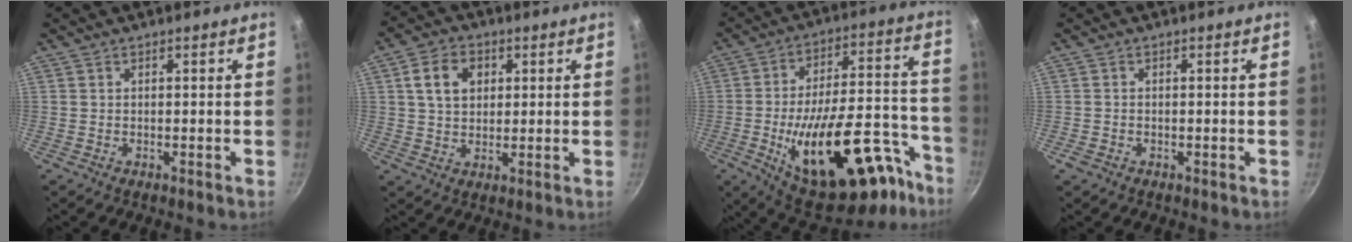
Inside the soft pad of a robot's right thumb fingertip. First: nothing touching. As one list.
[{"total": 8.0, "force": [2.3, 5.9, 4.9], "torque": [-0.069, 0.005, 0.036]}, {"total": 29.7, "force": [-14.0, 13.5, 22.4], "torque": [-0.279, 0.073, -0.197]}, {"total": 1.1, "force": [-0.5, 0.8, 0.5], "torque": [-0.012, 0.001, -0.010]}]